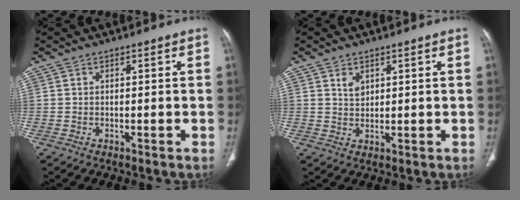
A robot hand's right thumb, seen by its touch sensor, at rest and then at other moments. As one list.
[{"total": 2.5, "force": [1.3, 1.6, 1.3], "torque": [-0.015, -0.010, 0.029]}]